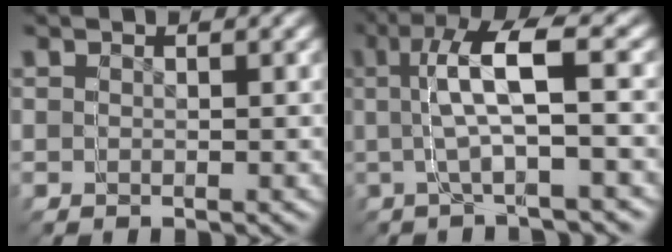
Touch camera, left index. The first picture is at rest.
{"total": 5.2, "force": [0.5, 1.5, 4.9], "torque": [-0.095, 0.033, 0.000]}